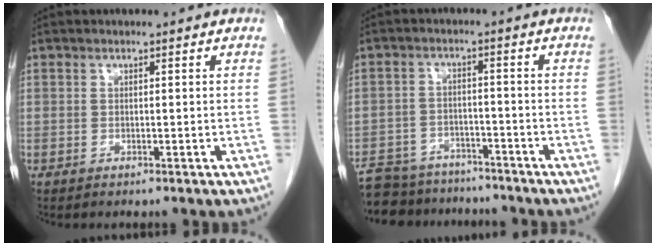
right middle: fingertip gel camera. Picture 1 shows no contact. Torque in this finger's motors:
{"motor_torque": [1.16, -0.98, 1.05, 0.21]}